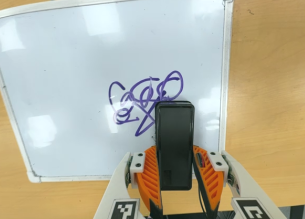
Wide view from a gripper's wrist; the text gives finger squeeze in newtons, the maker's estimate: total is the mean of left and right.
{"total": 3.8, "left": 2.2, "right": 5.3}